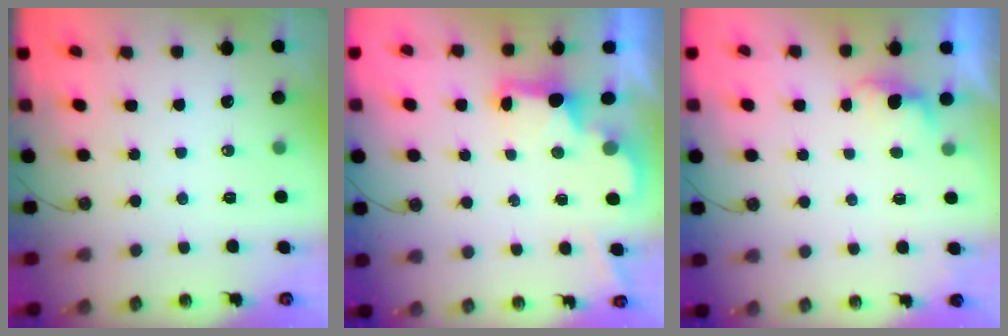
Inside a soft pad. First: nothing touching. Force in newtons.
{"total": 2.0, "press": 2.0, "slide": 0.5}
{"total": 1.4, "press": 1.1, "slide": 0.8}